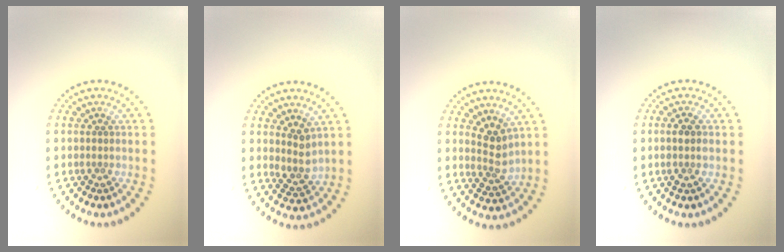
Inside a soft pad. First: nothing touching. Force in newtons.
{"total": 2.1, "press": 1.7, "slide": 1.3}
{"total": 2.5, "press": 2.2, "slide": 1.3}
{"total": 1.7, "press": 1.5, "slide": 0.7}